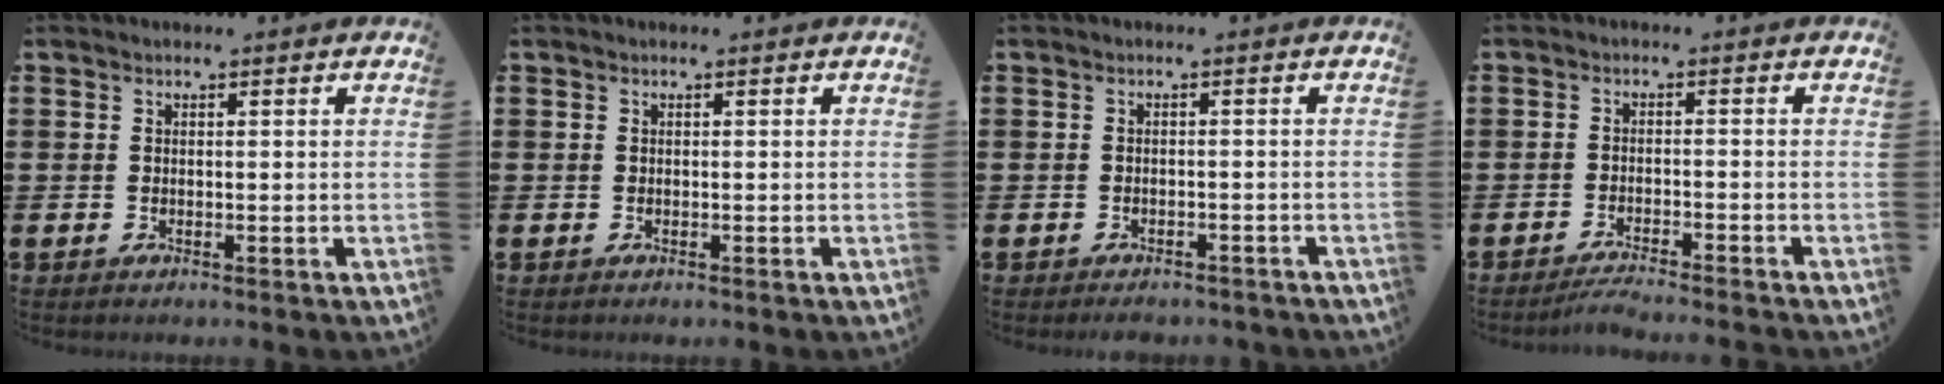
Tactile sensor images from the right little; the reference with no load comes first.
{"total": 0.0}
{"total": 1.1, "force": [-1.1, 0.2, 0.1], "torque": [-0.006, 0.000, -0.023]}
{"total": 2.2, "force": [-2.1, -0.2, 0.8], "torque": [-0.012, 0.004, -0.042]}